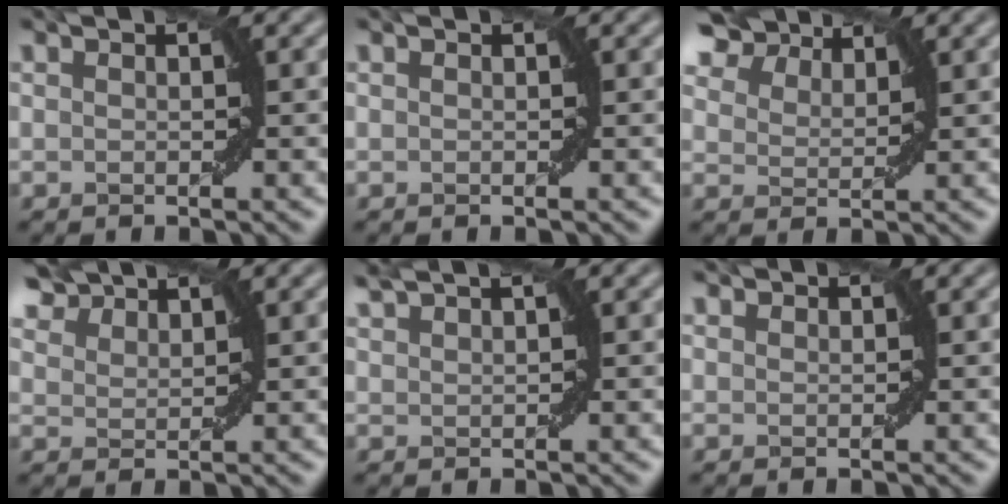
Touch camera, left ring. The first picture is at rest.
{"total": 0.0}
{"total": 6.2, "force": [5.3, 2.3, 2.2], "torque": [-0.062, 0.005, 0.094]}
{"total": 4.3, "force": [4.0, 1.3, 1.2], "torque": [-0.039, 0.007, 0.079]}
{"total": 2.2, "force": [1.9, 0.2, 1.1], "torque": [-0.015, 0.007, 0.032]}
{"total": 0.6, "force": [0.6, 0.1, 0.0], "torque": [-0.001, 0.001, 0.012]}